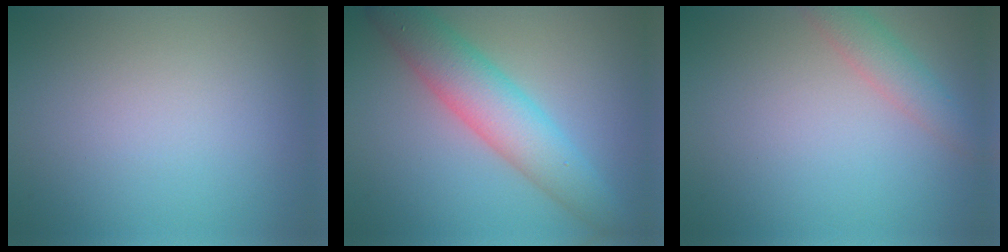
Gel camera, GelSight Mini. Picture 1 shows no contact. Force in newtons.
{"total": 5.9, "press": 5.9, "slide": 0.2}
{"total": 2.5, "press": 2.5, "slide": 0.1}